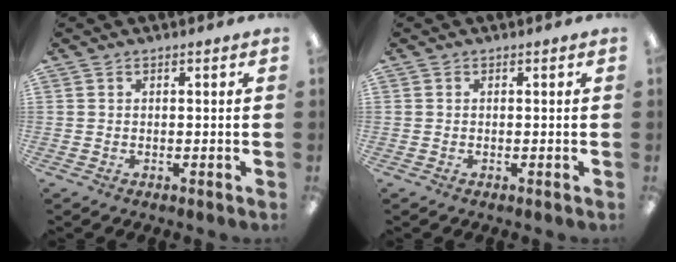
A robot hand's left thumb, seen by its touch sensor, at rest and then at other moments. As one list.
[{"total": 0.0}]